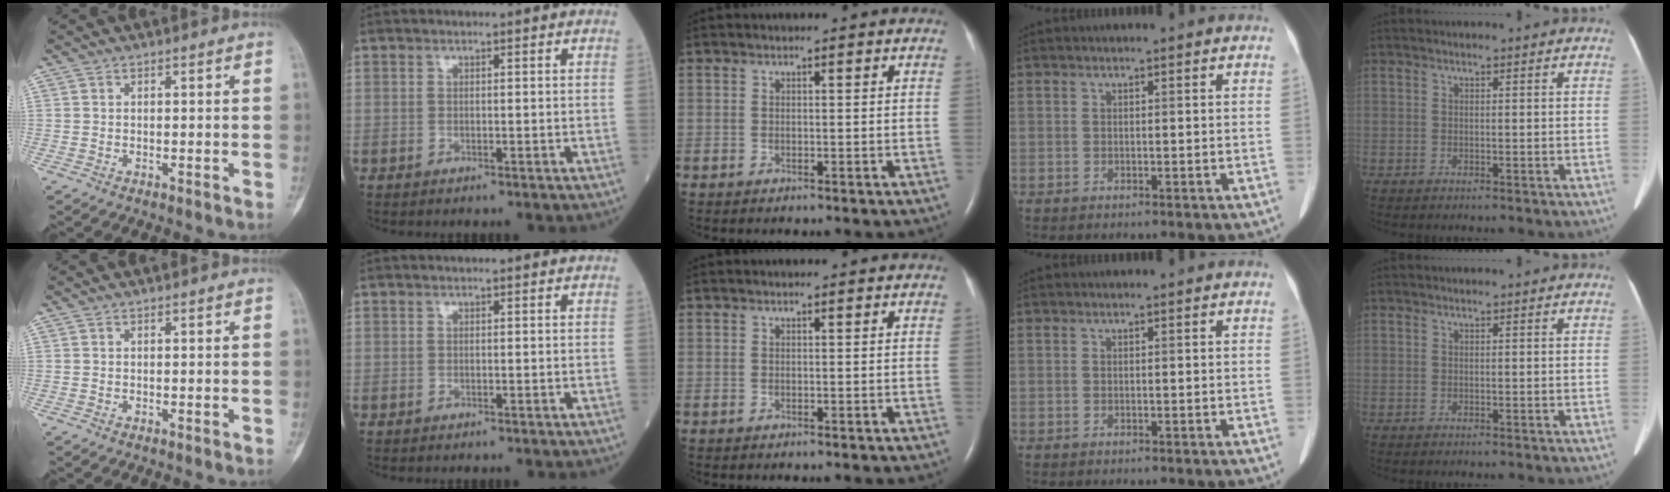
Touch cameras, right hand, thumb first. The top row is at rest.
{}